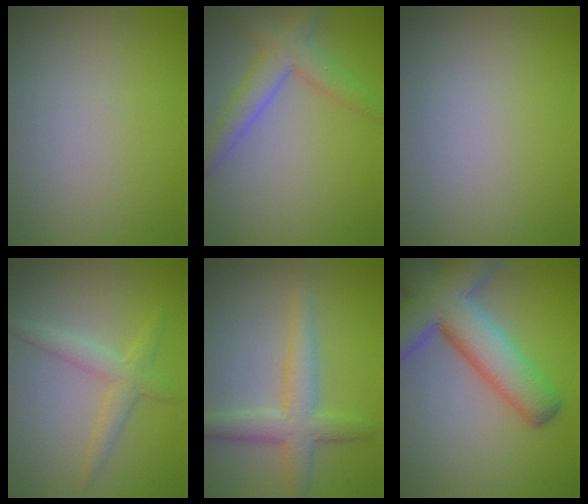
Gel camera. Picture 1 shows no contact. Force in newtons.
{"total": 3.7, "press": 3.7, "slide": 0.3}
{"total": 0.0}
{"total": 2.5, "press": 2.5, "slide": 0.1}
{"total": 3.7, "press": 3.7, "slide": 0.2}
{"total": 9.6, "press": 9.5, "slide": 0.6}